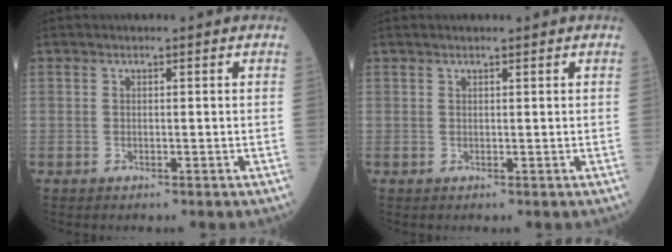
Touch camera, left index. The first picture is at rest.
{"total": 1.0, "force": [0.8, 0.1, 0.6], "torque": [-0.013, 0.009, 0.014]}